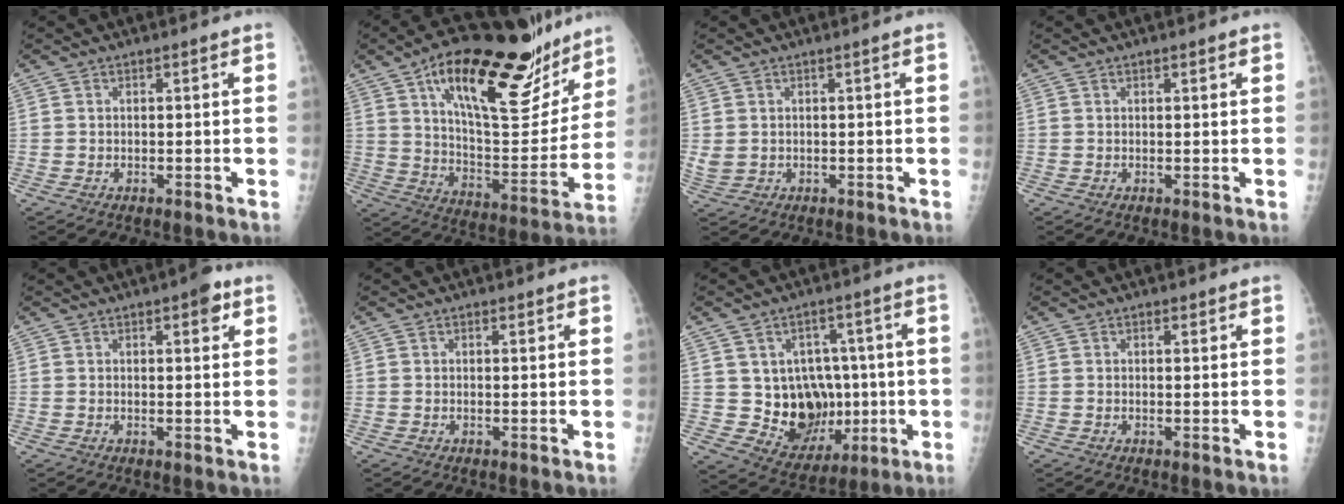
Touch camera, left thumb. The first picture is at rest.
{"total": 30.5, "force": [18.4, 11.5, 21.5], "torque": [-0.285, -0.050, 0.290]}
{"total": 2.2, "force": [0.5, 1.1, 1.8], "torque": [-0.048, 0.000, 0.019]}
{"total": 1.0, "force": [0.5, 0.2, 0.8], "torque": [-0.012, 0.000, 0.008]}
{"total": 3.6, "force": [1.8, 1.2, 2.9], "torque": [-0.032, -0.004, 0.019]}
{"total": 0.7, "force": [0.4, 0.2, 0.5], "torque": [-0.010, -0.001, 0.007]}
{"total": 13.7, "force": [-0.6, 11.2, 7.9], "torque": [-0.058, 0.001, 0.016]}
{"total": 1.0, "force": [0.6, 0.4, 0.7], "torque": [-0.009, -0.001, 0.008]}